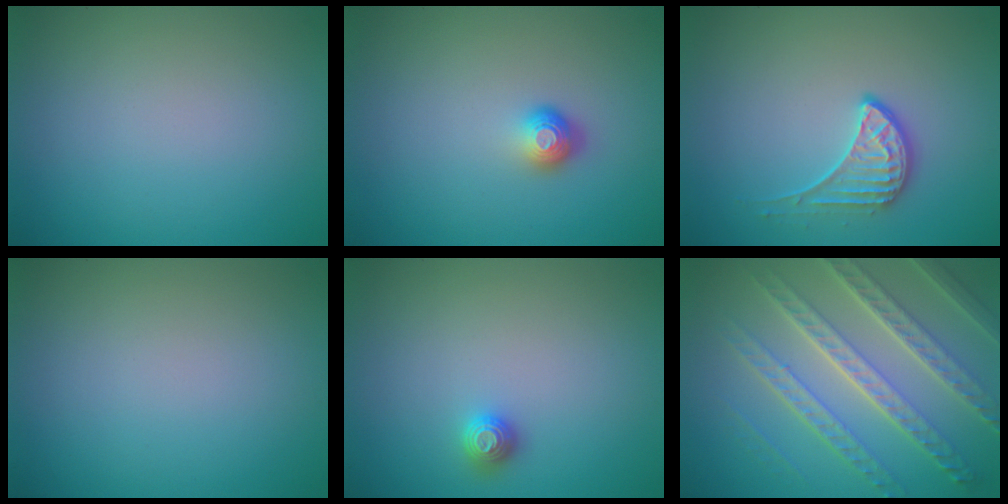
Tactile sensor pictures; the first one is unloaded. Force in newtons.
{"total": 1.8, "press": 1.2, "slide": 1.2}
{"total": 2.3, "press": 1.7, "slide": 1.5}
{"total": 0.0}
{"total": 1.3, "press": 1.2, "slide": 0.3}
{"total": 8.0, "press": 5.7, "slide": 5.7}